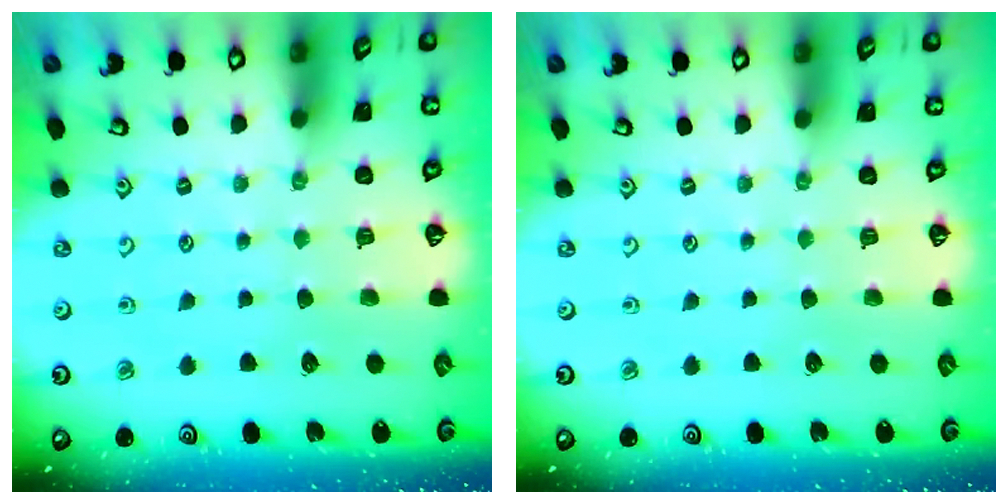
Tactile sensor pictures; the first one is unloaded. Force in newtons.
{"total": 0.0}